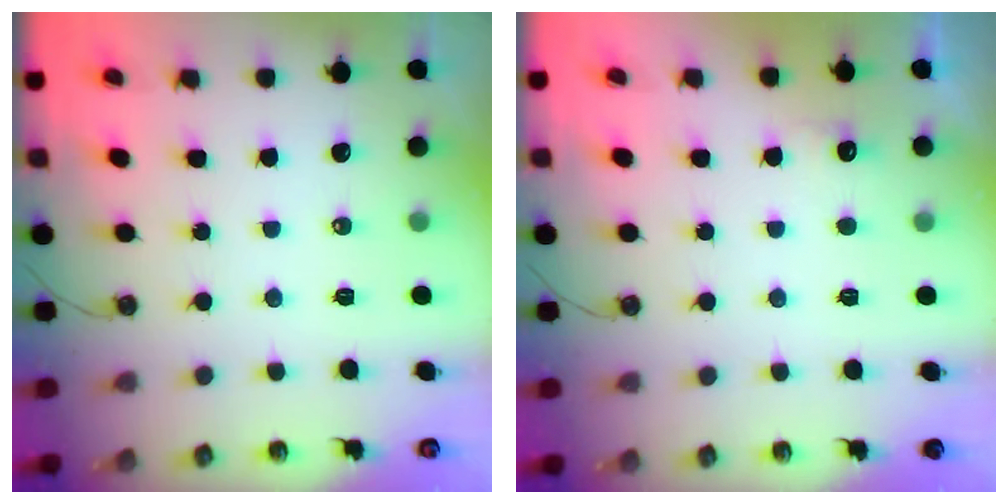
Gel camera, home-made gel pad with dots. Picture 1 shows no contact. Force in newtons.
{"total": 4.0, "press": 3.8, "slide": 1.1}